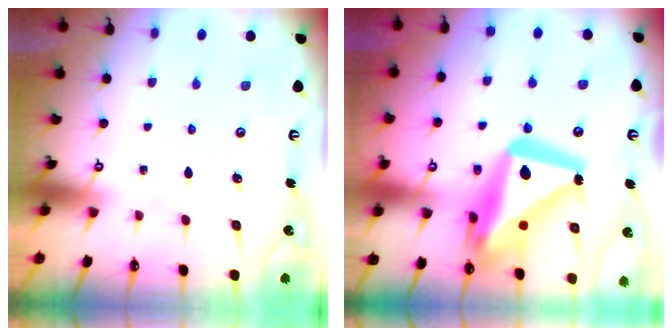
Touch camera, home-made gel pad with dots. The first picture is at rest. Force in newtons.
{"total": 21.5, "press": 21.4, "slide": 2.5}